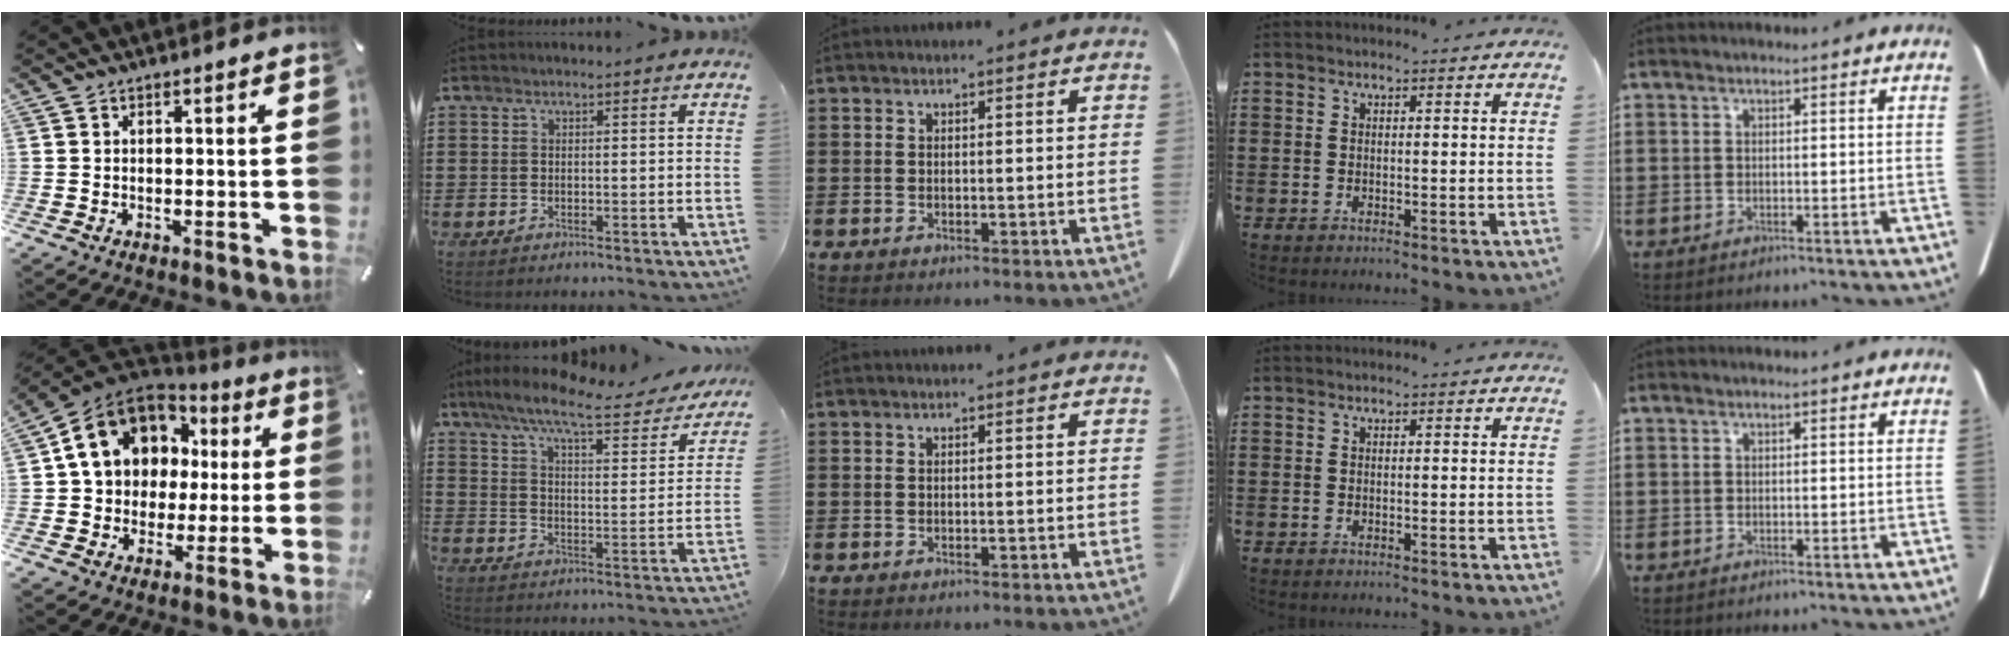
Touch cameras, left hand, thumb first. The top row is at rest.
{"thumb": {"total": 14.2, "force": [4.2, 12.3, 5.7], "torque": [-0.110, -0.013, 0.085]}, "index": {"total": 8.7, "force": [7.2, 0.4, 4.9], "torque": [-0.121, -0.038, 0.119]}}